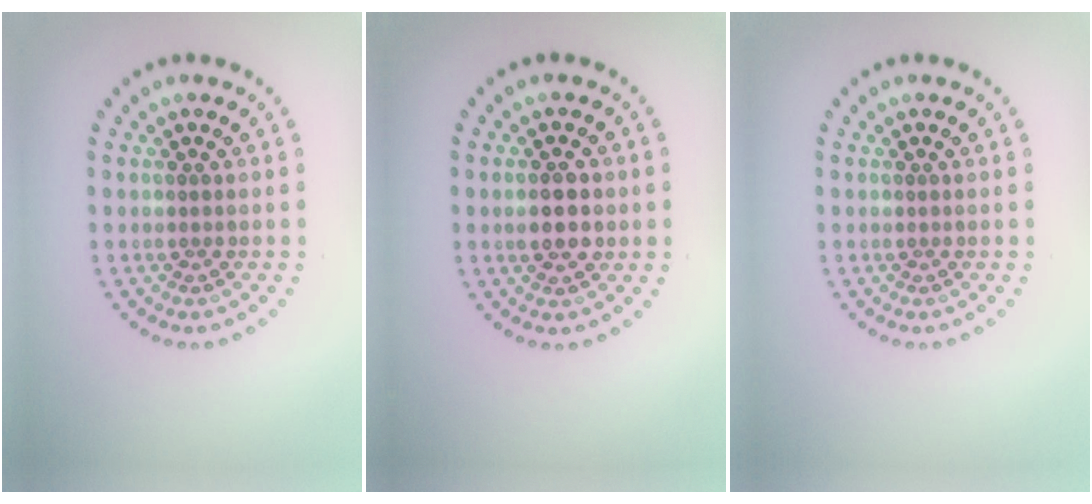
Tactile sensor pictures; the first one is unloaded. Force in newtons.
{"total": 2.9, "press": 2.9, "slide": 0.2}
{"total": 0.0}